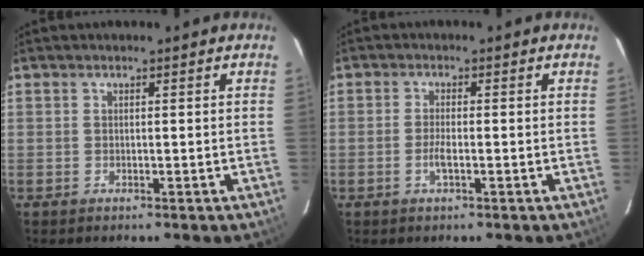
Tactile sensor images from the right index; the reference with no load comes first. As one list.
[{"total": 2.4, "force": [-1.0, 0.4, 2.1], "torque": [-0.046, -0.003, -0.018]}]